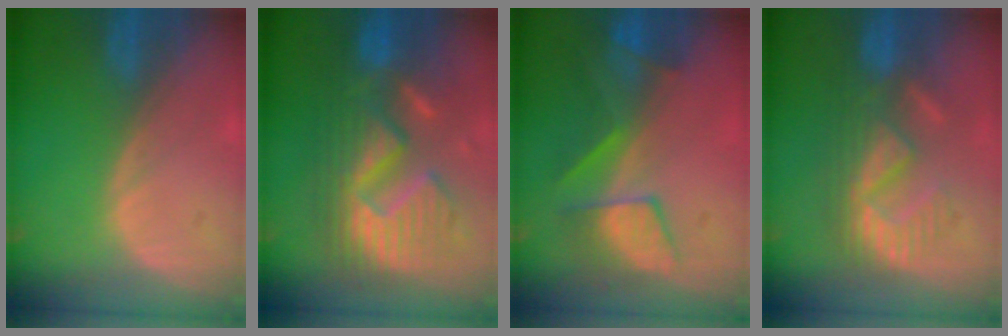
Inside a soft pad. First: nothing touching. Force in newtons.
{"total": 13.1, "press": 13.0, "slide": 1.4}
{"total": 8.1, "press": 7.6, "slide": 2.7}
{"total": 8.7, "press": 8.5, "slide": 1.6}